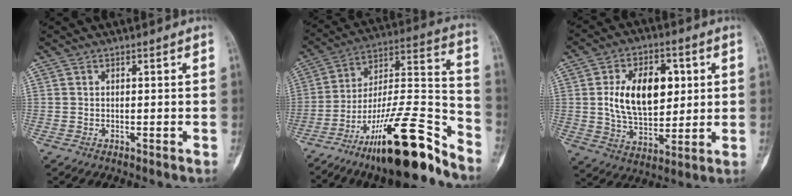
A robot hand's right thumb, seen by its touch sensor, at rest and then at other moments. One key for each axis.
{"total": 24.0, "fx": -16.7, "fy": 5.0, "fz": 16.5, "tx": -0.253, "ty": 0.097, "tz": -0.277}
{"total": 15.7, "fx": 2.8, "fy": 9.6, "fz": 12.1, "tx": -0.167, "ty": -0.009, "tz": 0.053}